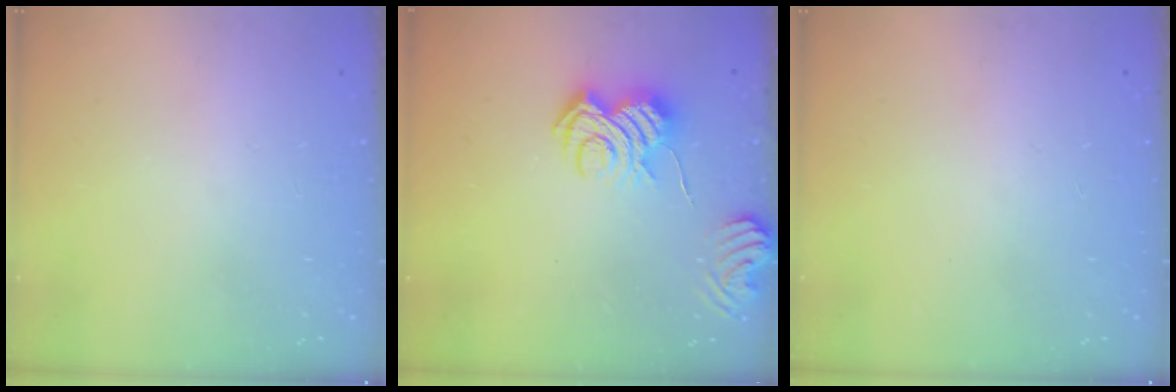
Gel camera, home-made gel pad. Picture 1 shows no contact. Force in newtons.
{"total": 7.9, "press": 7.9, "slide": 0.5}
{"total": 0.0}